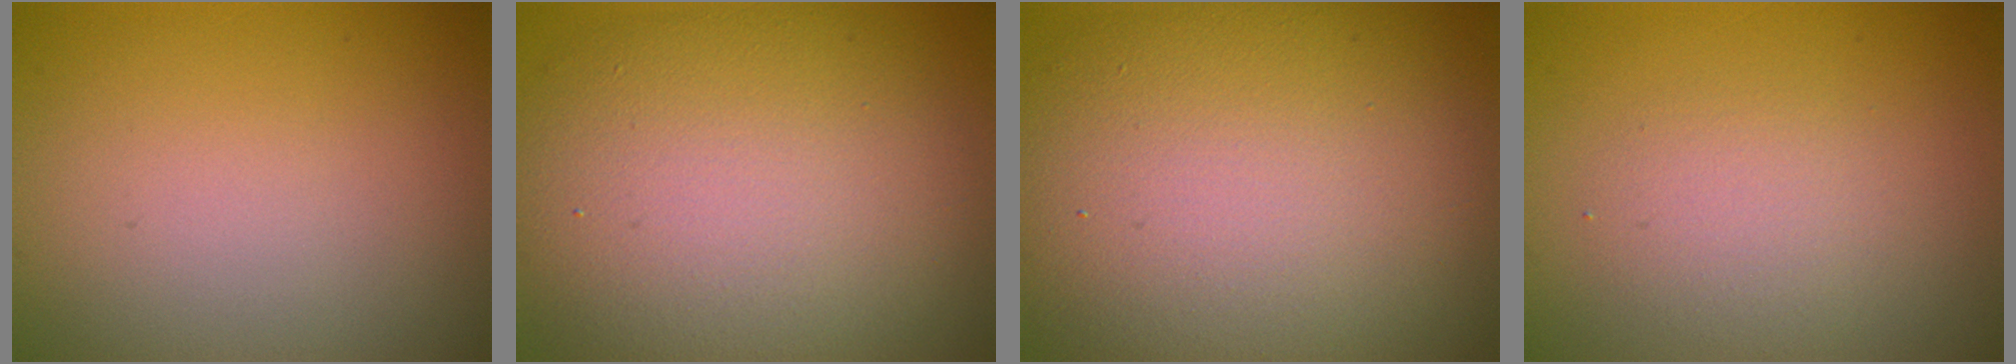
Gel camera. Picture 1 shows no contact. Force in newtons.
{"total": 11.8, "press": 11.7, "slide": 1.0}
{"total": 14.6, "press": 14.6, "slide": 0.8}
{"total": 2.2, "press": 2.2, "slide": 0.1}